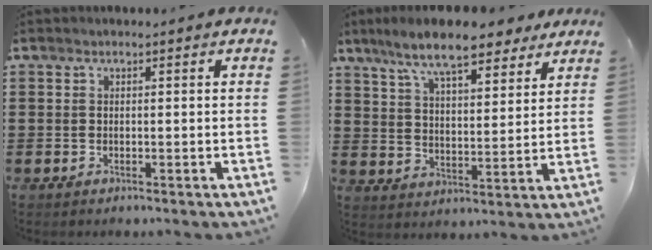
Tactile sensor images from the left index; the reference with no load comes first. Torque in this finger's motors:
{"motor_torque": [2.14, 0.00, 0.58, 0.21]}